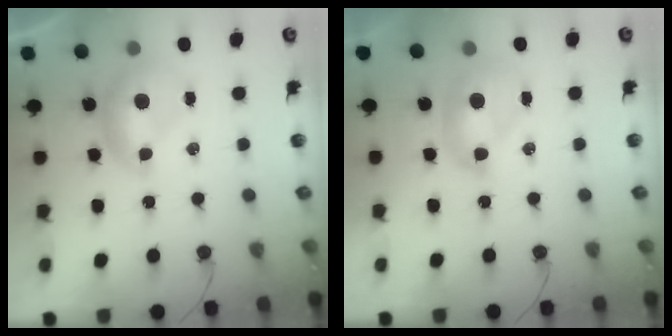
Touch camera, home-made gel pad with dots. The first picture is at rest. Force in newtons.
{"total": 2.2, "press": 2.2, "slide": 0.2}